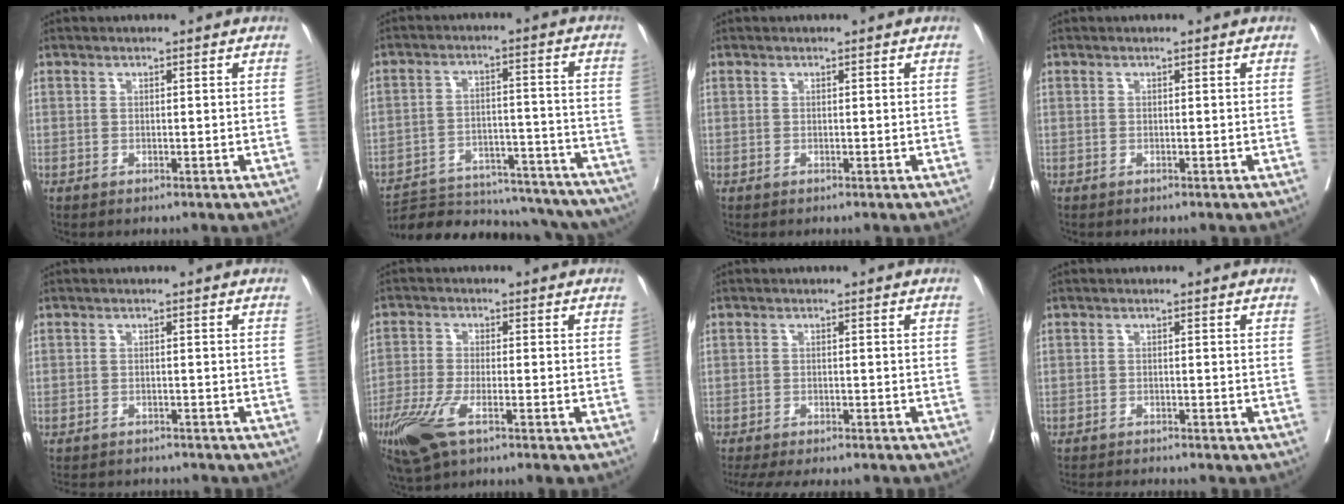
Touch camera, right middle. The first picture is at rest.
{"total": 26.5, "force": [-24.4, 6.4, 8.4], "torque": [-0.108, -0.001, -0.321]}
{"total": 0.0}
{"total": 0.0}
{"total": 8.5, "force": [-8.1, 1.7, 2.2], "torque": [-0.032, 0.001, -0.102]}
{"total": 8.3, "force": [-5.1, 1.7, 6.4], "torque": [-0.128, -0.020, -0.098]}
{"total": 12.9, "force": [-11.4, 2.6, 5.5], "torque": [-0.101, -0.015, -0.149]}
{"total": 6.1, "force": [-5.8, -0.1, 1.9], "torque": [-0.018, -0.011, -0.089]}